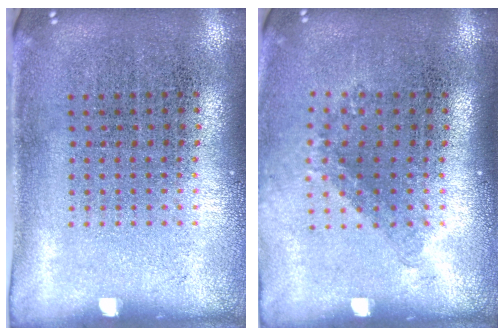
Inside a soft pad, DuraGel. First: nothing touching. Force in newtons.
{"total": 1.3, "press": 0.8, "slide": 0.9}